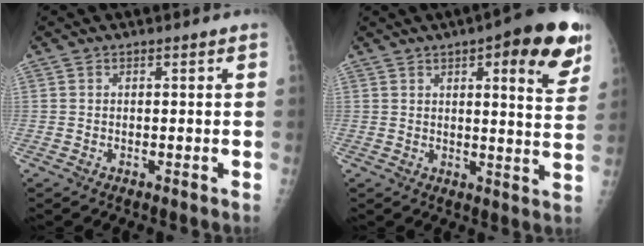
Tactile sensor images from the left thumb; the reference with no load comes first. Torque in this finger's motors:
{"motor_torque": [0.24, 0.60, 0.32, 0.03, 0.14]}